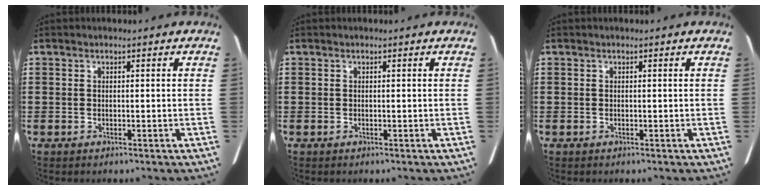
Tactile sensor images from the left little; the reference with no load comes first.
{"total": 0.0}
{"total": 0.0}